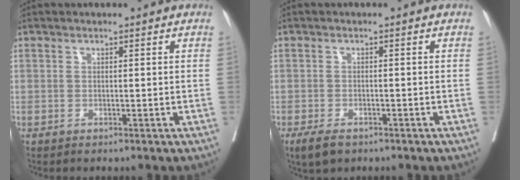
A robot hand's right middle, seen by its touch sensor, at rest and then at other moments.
{"total": 3.6, "force": [-2.5, 1.6, 2.0], "torque": [-0.039, -0.007, -0.038]}